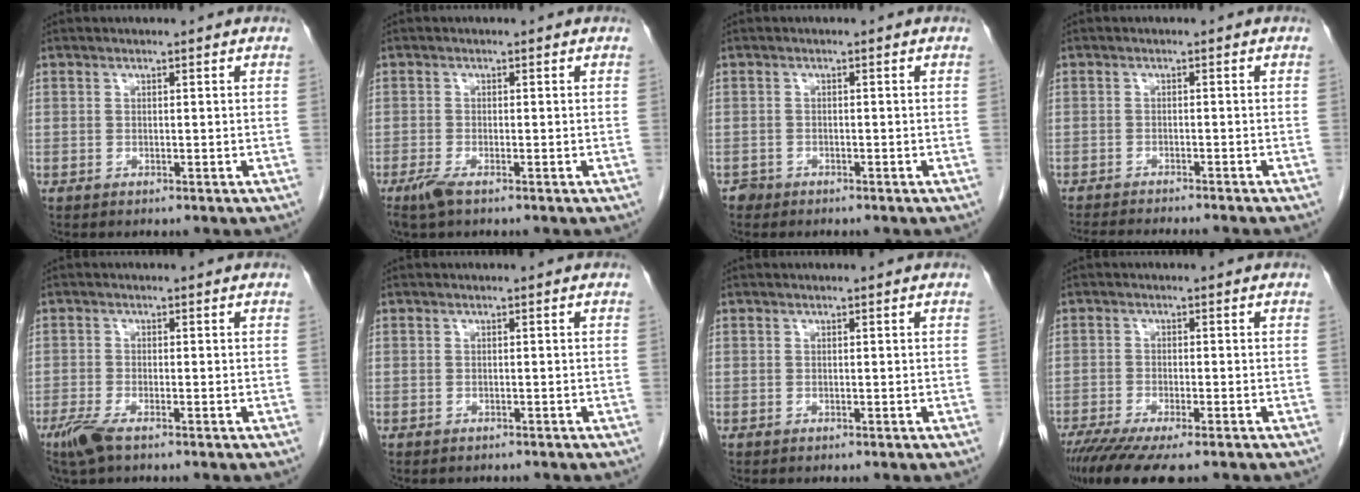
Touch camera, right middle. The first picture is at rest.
{"total": 2.4, "force": [-1.6, 0.4, 1.8], "torque": [-0.042, -0.006, -0.033]}
{"total": 1.1, "force": [-0.9, 0.6, -0.1], "torque": [-0.002, 0.003, -0.018]}
{"total": 10.2, "force": [-9.2, 0.4, 4.2], "torque": [-0.048, -0.018, -0.126]}
{"total": 3.8, "force": [-2.6, 0.7, 2.7], "torque": [-0.063, -0.010, -0.052]}
{"total": 1.3, "force": [-1.1, 0.5, 0.2], "torque": [-0.009, -0.001, -0.015]}
{"total": 0.0}
{"total": 9.4, "force": [-7.1, 1.3, 6.0], "torque": [-0.094, -0.020, -0.115]}